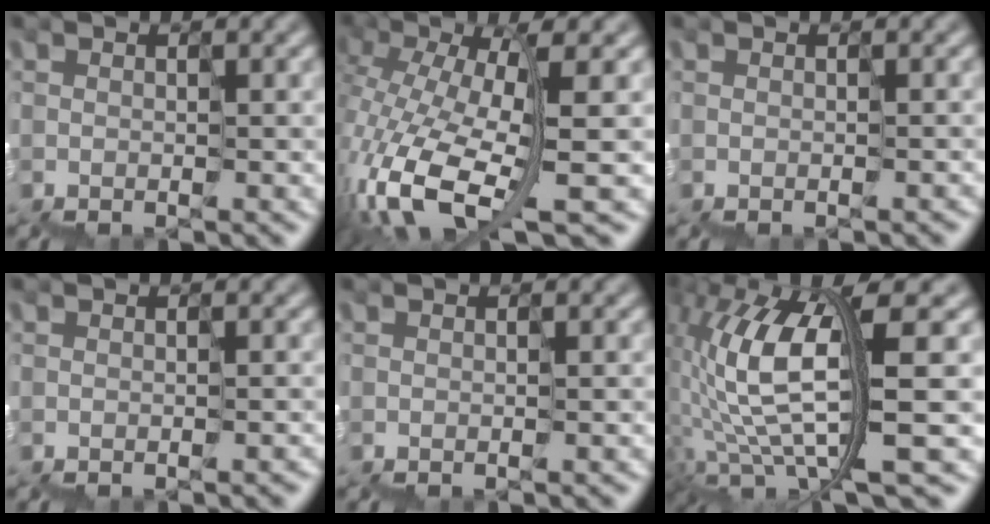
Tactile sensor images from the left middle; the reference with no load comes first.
{"total": 7.7, "force": [-3.2, 2.3, 6.6], "torque": [-0.170, 0.000, -0.058]}
{"total": 0.9, "force": [-0.8, 0.1, 0.5], "torque": [0.000, -0.006, -0.004]}
{"total": 1.4, "force": [-1.0, 0.3, 0.9], "torque": [0.000, -0.006, -0.005]}
{"total": 0.6, "force": [-0.5, 0.0, 0.3], "torque": [-0.001, -0.004, -0.003]}
{"total": 6.9, "force": [1.9, 1.6, 6.5], "torque": [-0.148, 0.003, 0.037]}